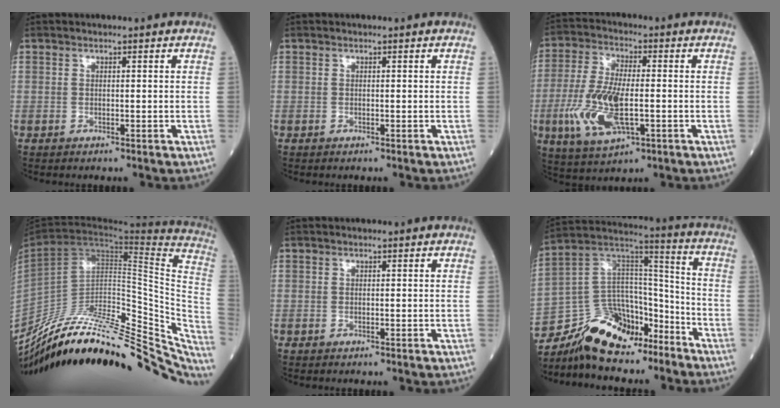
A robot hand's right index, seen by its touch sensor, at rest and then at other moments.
{"total": 0.0}
{"total": 12.3, "force": [-2.8, 4.3, 11.2], "torque": [-0.243, -0.007, -0.048]}
{"total": 35.8, "force": [-29.3, 9.3, 18.2], "torque": [-0.203, -0.019, -0.414]}
{"total": 0.0}
{"total": 15.1, "force": [-12.6, 6.8, 4.9], "torque": [-0.084, 0.062, -0.225]}